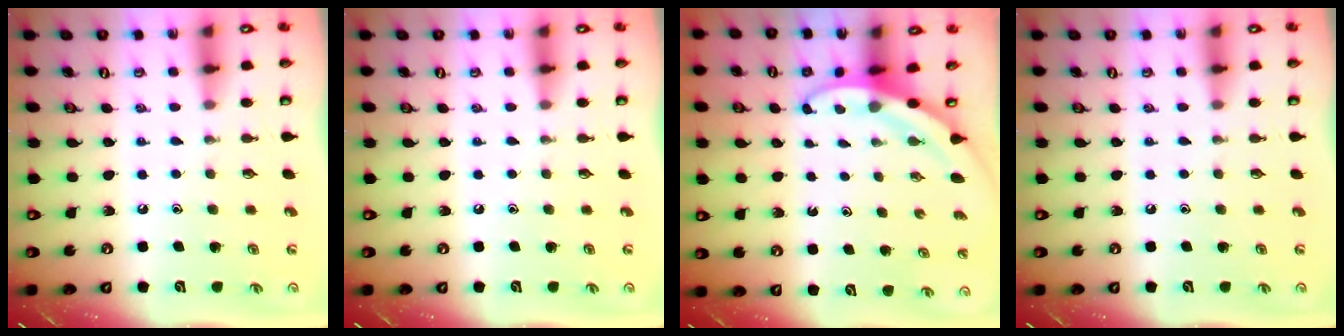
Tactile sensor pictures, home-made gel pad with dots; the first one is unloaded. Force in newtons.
{"total": 0.0}
{"total": 3.5, "press": 3.5, "slide": 0.1}
{"total": 0.0}